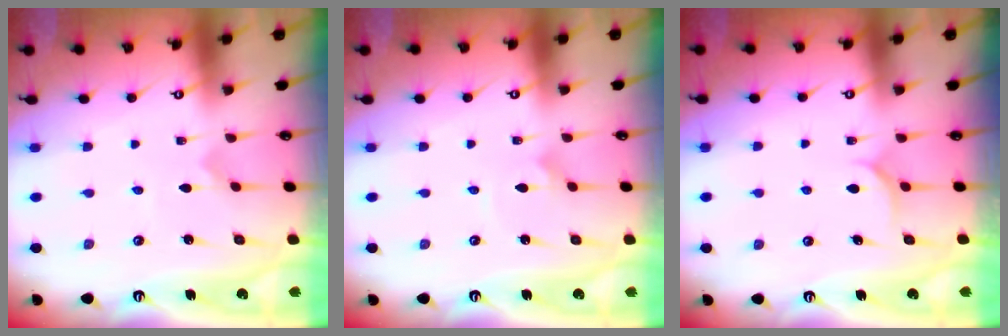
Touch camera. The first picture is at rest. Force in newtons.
{"total": 1.5, "press": 1.5, "slide": 0.1}
{"total": 5.6, "press": 5.5, "slide": 0.8}